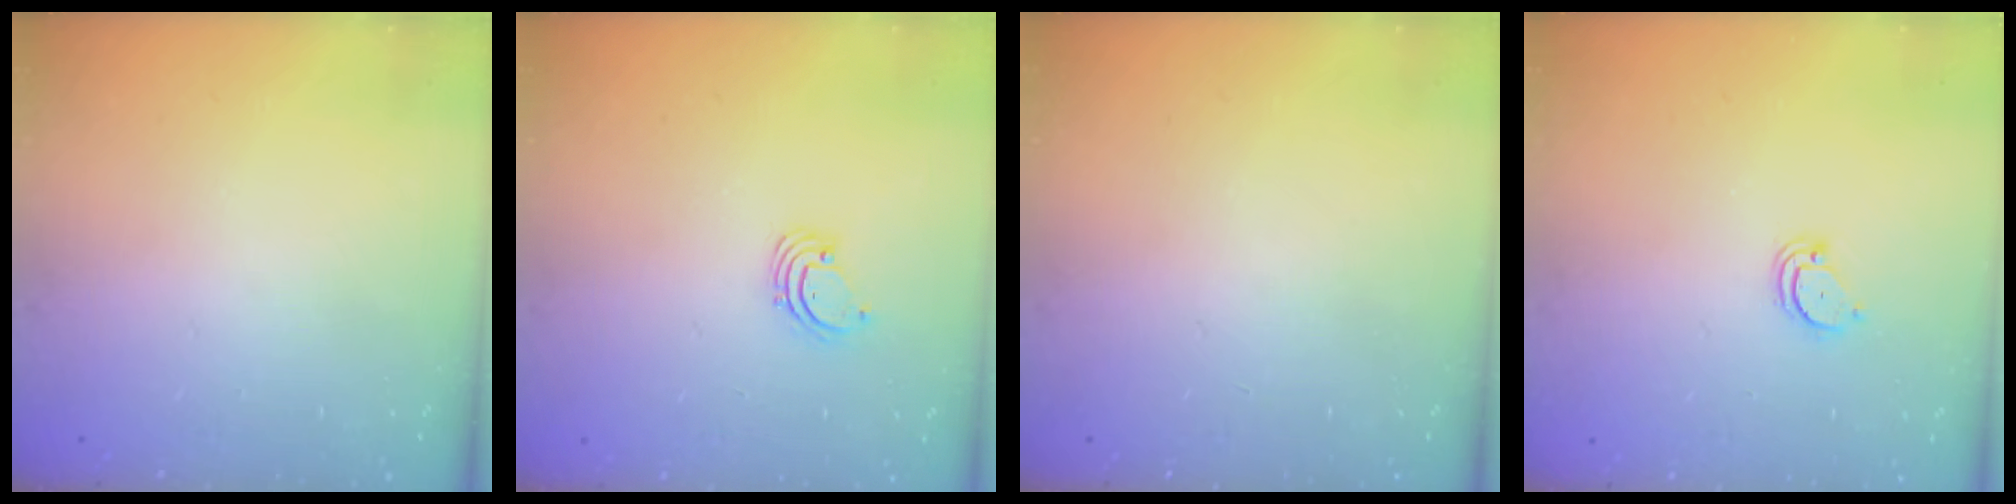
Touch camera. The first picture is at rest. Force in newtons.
{"total": 1.6, "press": 1.6, "slide": 0.1}
{"total": 0.0}
{"total": 2.1, "press": 2.1, "slide": 0.2}